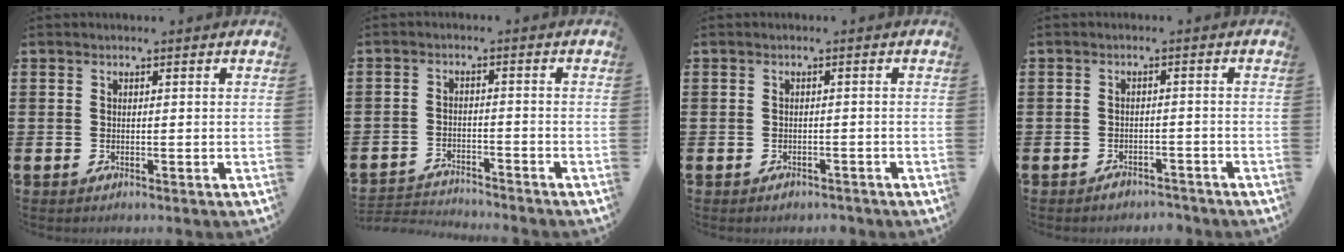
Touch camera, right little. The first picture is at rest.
{"total": 2.4, "force": [-2.4, 0.2, -0.1], "torque": [-0.006, 0.003, -0.054]}
{"total": 0.7, "force": [-0.6, 0.3, 0.1], "torque": [0.003, -0.005, -0.015]}
{"total": 1.6, "force": [-1.6, 0.3, -0.1], "torque": [-0.005, 0.004, -0.035]}